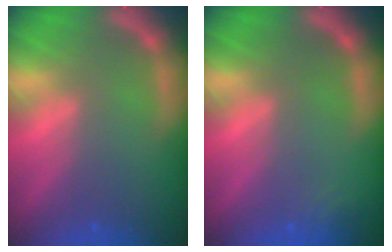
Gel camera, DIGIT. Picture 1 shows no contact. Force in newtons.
{"total": 1.4}